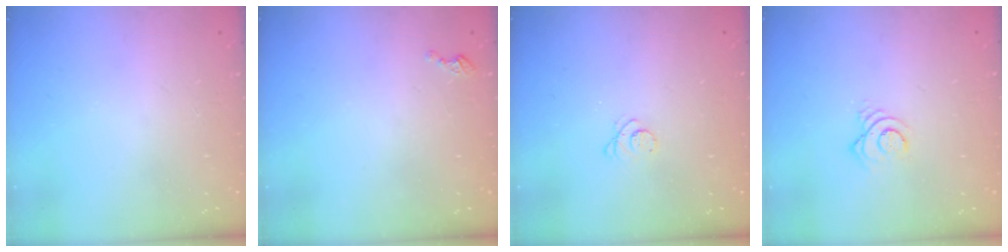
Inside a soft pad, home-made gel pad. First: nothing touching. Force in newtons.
{"total": 2.3, "press": 2.3, "slide": 0.3}
{"total": 2.6, "press": 2.6, "slide": 0.3}
{"total": 5.5, "press": 5.5, "slide": 0.4}